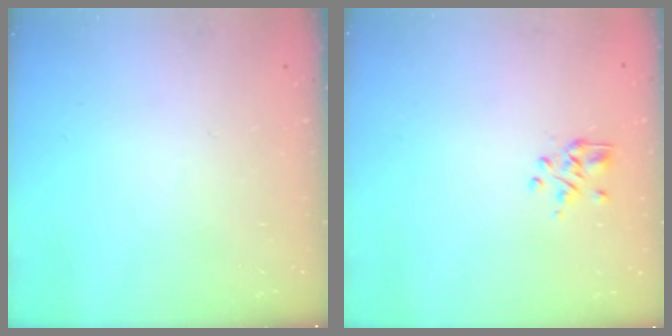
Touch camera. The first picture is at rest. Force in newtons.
{"total": 2.2, "press": 2.0, "slide": 1.0}